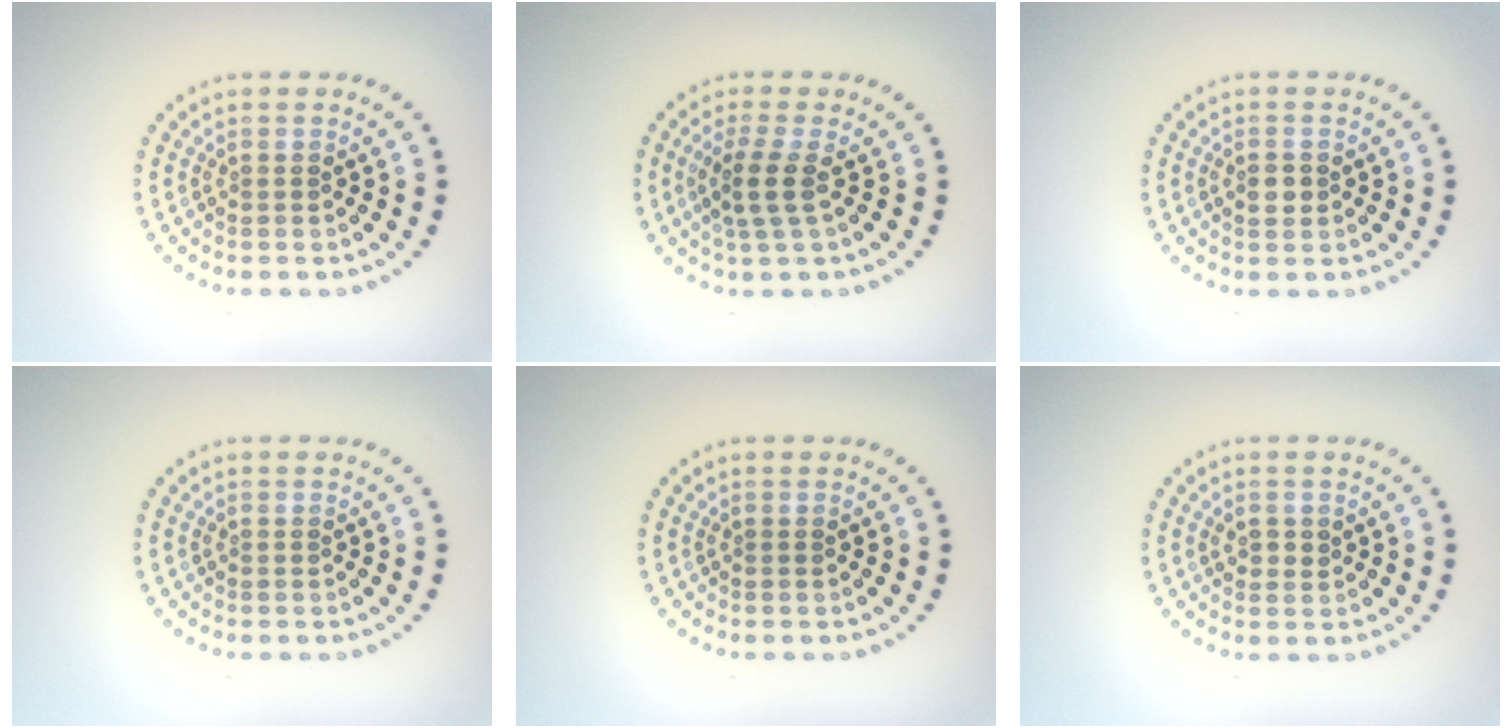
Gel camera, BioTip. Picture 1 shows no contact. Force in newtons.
{"total": 2.5, "press": 2.1, "slide": 1.5}
{"total": 1.4, "press": 1.4, "slide": 0.2}
{"total": 0.0}
{"total": 0.0}
{"total": 1.3, "press": 1.1, "slide": 0.7}